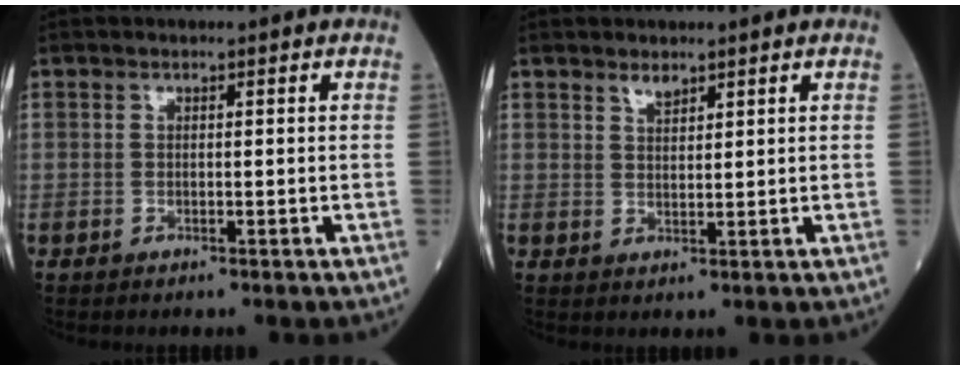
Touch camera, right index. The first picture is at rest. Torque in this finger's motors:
{"motor_torque": [-0.04, 0.00, -0.01, 0.02]}